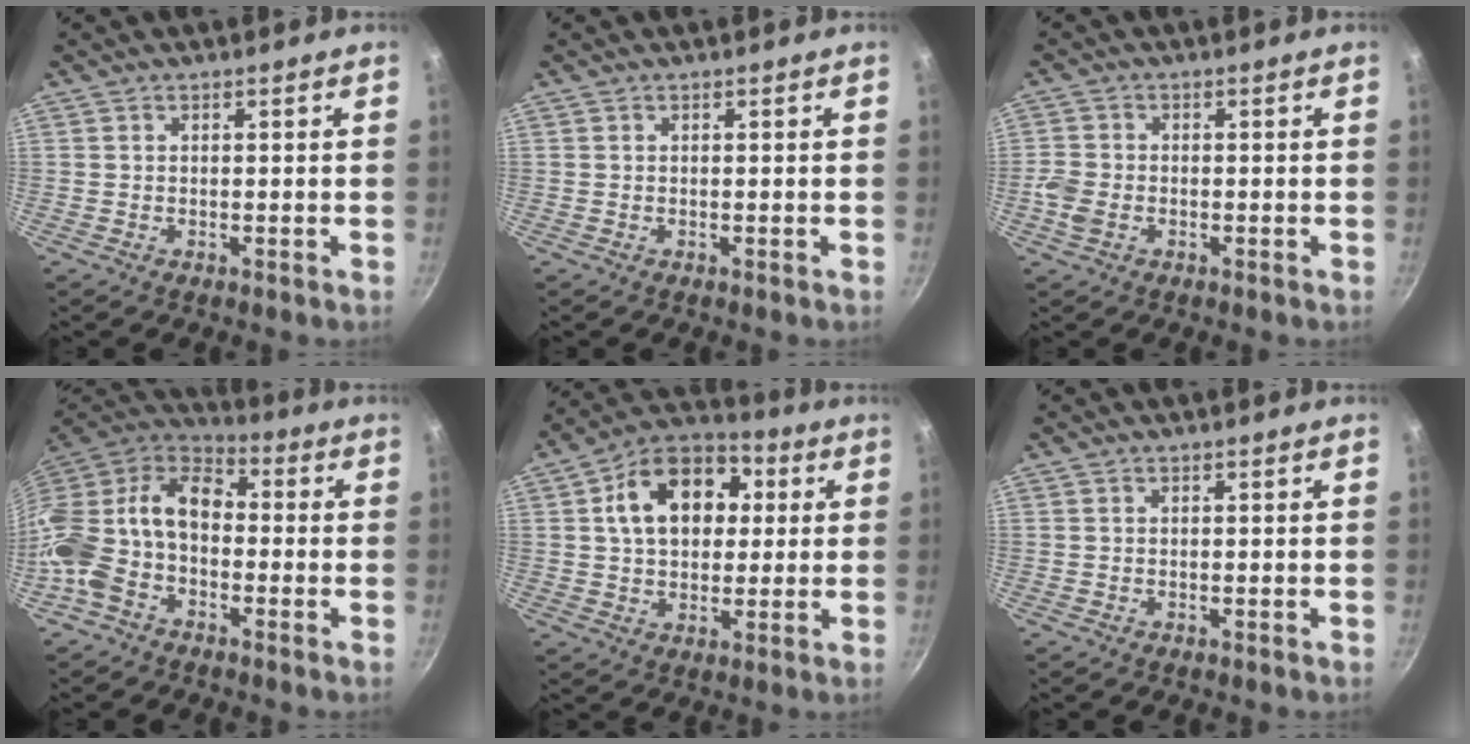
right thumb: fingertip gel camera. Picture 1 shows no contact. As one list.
[{"total": 0.0}, {"total": 4.0, "force": [-1.4, 2.9, 2.5], "torque": [-0.055, 0.009, -0.032]}, {"total": 18.2, "force": [-2.9, 12.4, 13.0], "torque": [-0.249, 0.054, -0.079]}, {"total": 15.9, "force": [3.4, 11.3, 10.6], "torque": [-0.137, 0.021, 0.039]}, {"total": 0.0}]